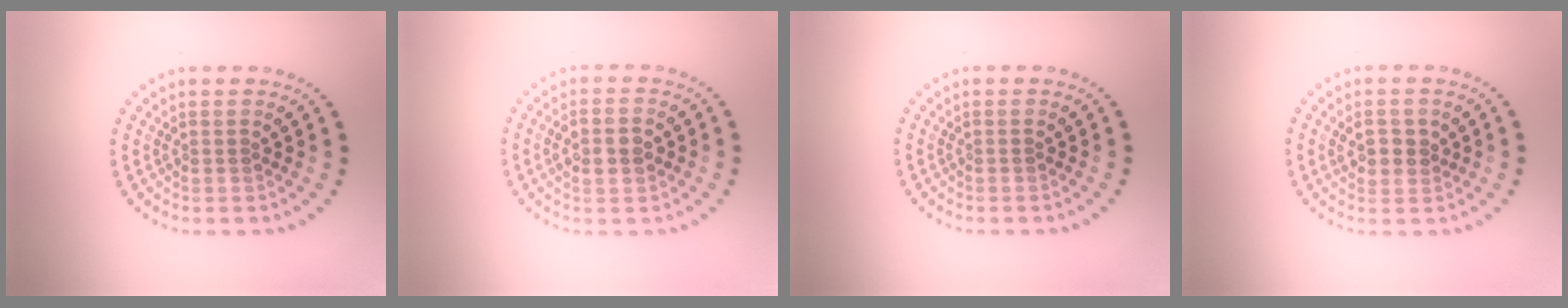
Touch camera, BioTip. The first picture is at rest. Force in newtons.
{"total": 2.5, "press": 2.4, "slide": 0.4}
{"total": 0.0}
{"total": 1.9, "press": 1.9, "slide": 0.5}